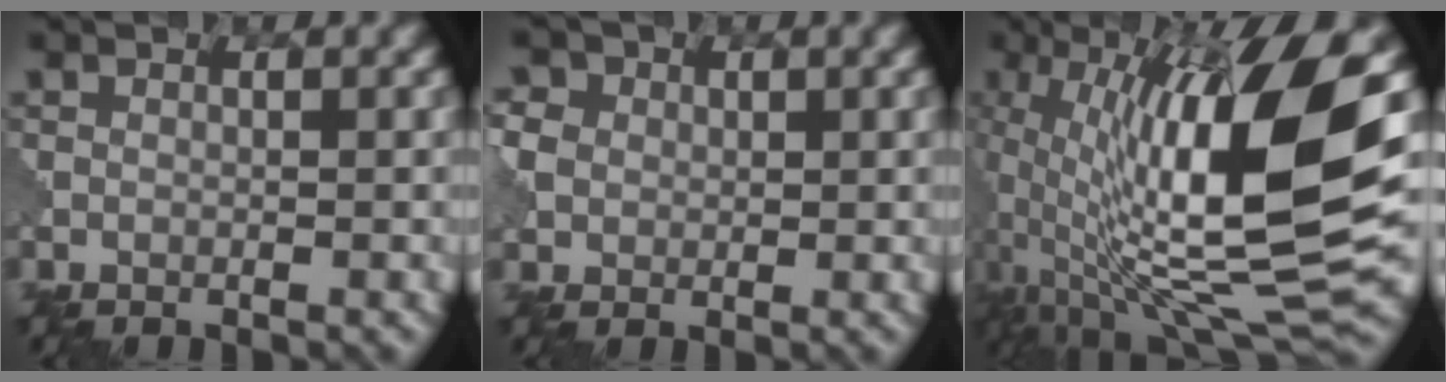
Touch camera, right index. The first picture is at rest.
{"total": 2.2, "force": [0.5, 2.1, 0.2], "torque": [-0.024, 0.005, 0.009]}
{"total": 15.1, "force": [1.9, 4.8, 14.2], "torque": [-0.269, 0.004, 0.037]}